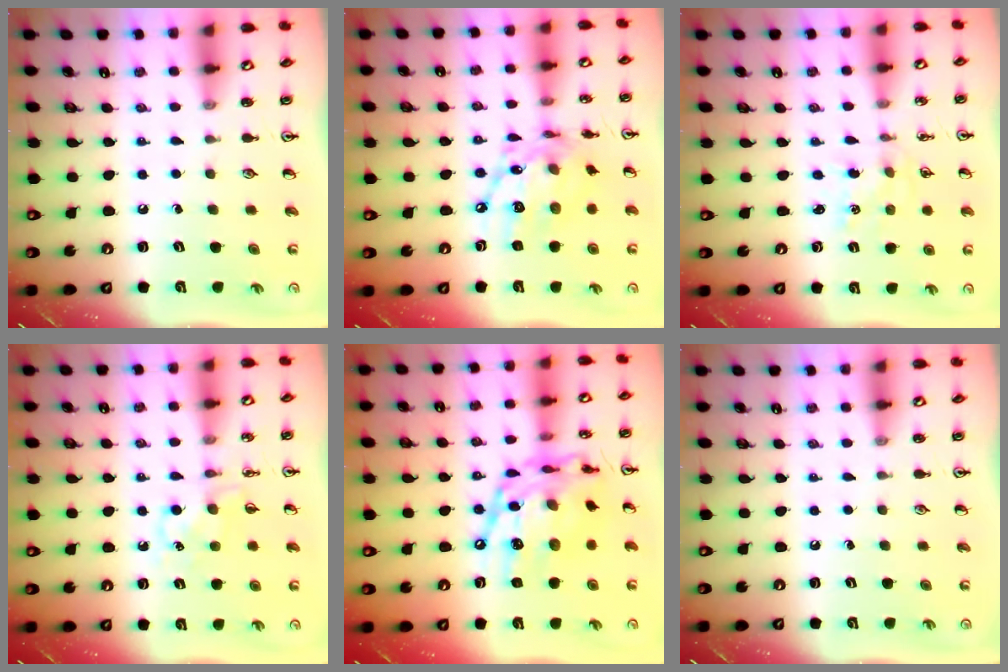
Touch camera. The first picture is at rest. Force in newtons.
{"total": 15.5, "press": 15.5, "slide": 1.2}
{"total": 1.5, "press": 1.5, "slide": 0.2}
{"total": 6.8, "press": 6.8, "slide": 0.9}
{"total": 20.0, "press": 19.9, "slide": 1.6}
{"total": 0.0}